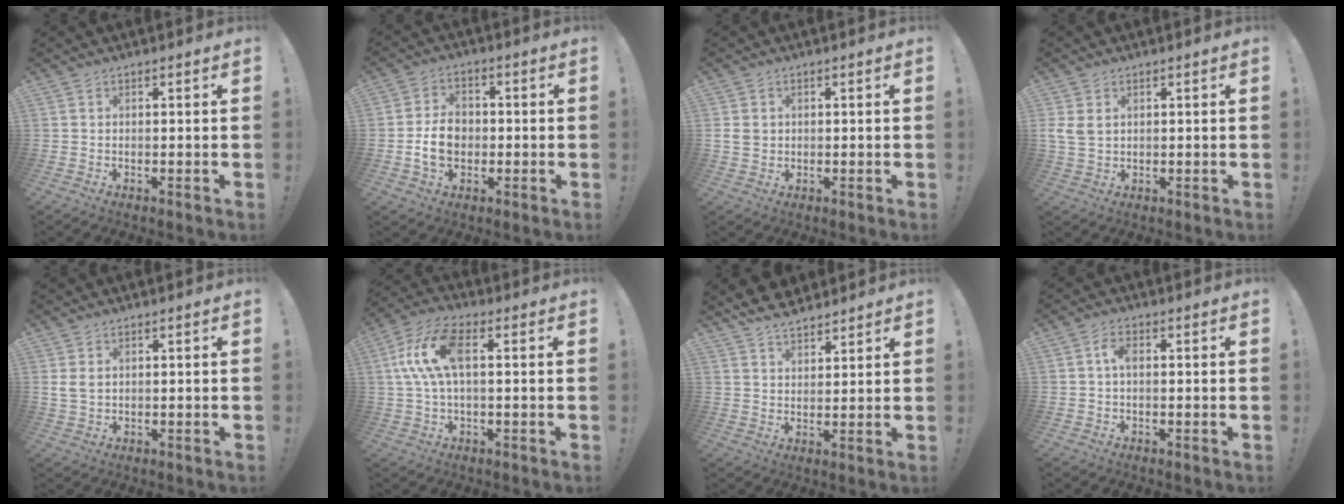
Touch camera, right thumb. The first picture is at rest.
{"total": 9.4, "force": [-1.4, 7.1, 5.9], "torque": [-0.107, 0.010, -0.026]}
{"total": 3.5, "force": [0.9, 3.0, 1.5], "torque": [-0.020, 0.002, 0.018]}
{"total": 4.4, "force": [1.7, 3.2, 2.4], "torque": [-0.061, -0.003, 0.033]}
{"total": 3.4, "force": [1.5, 2.2, 2.1], "torque": [-0.041, 0.002, 0.030]}
{"total": 12.7, "force": [1.8, 5.7, 11.2], "torque": [-0.229, 0.011, 0.035]}
{"total": 6.9, "force": [6.1, 2.5, 2.0], "torque": [-0.031, -0.036, 0.114]}
{"total": 3.0, "force": [0.2, 1.5, 2.5], "torque": [-0.051, 0.012, 0.003]}